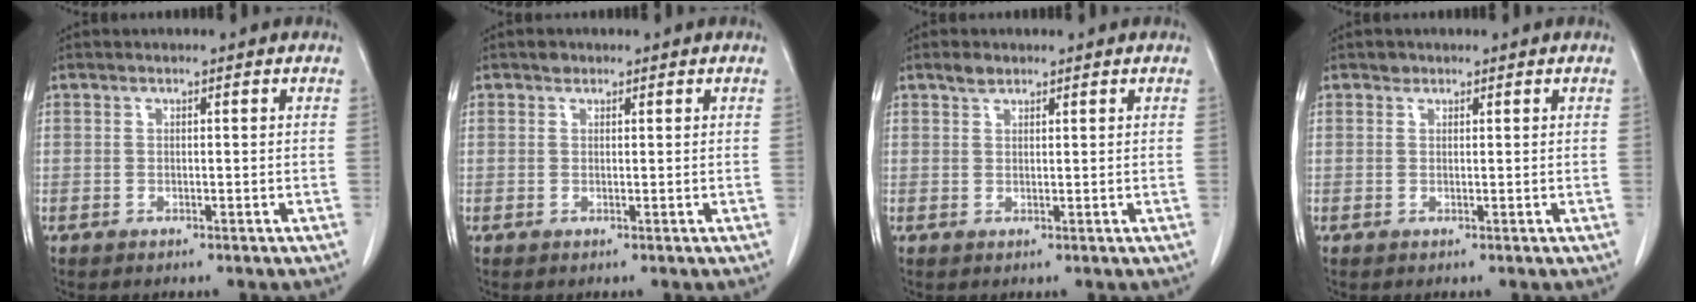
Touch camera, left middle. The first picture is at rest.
{"total": 0.9, "force": [0.6, 0.6, 0.1], "torque": [-0.001, 0.002, 0.008]}
{"total": 1.6, "force": [1.3, 0.8, 0.6], "torque": [-0.016, 0.003, 0.024]}
{"total": 0.8, "force": [0.6, 0.5, 0.0], "torque": [0.002, -0.002, 0.007]}